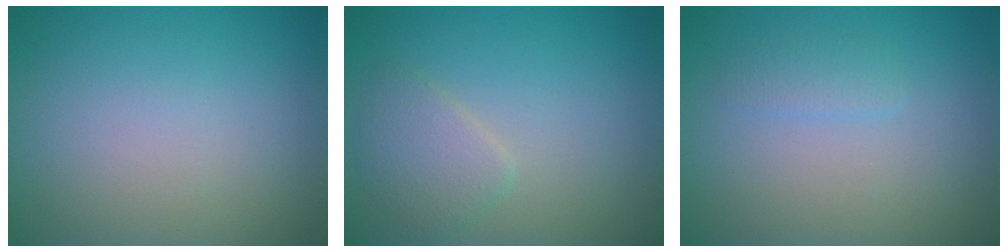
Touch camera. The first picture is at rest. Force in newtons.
{"total": 2.4, "press": 2.4, "slide": 0.1}
{"total": 1.1, "press": 1.1, "slide": 0.1}